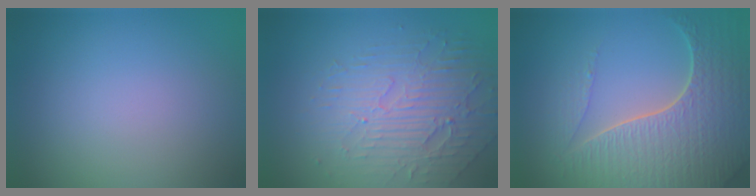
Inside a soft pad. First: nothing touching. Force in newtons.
{"total": 4.5, "press": 3.9, "slide": 2.2}
{"total": 7.5, "press": 5.6, "slide": 5.0}